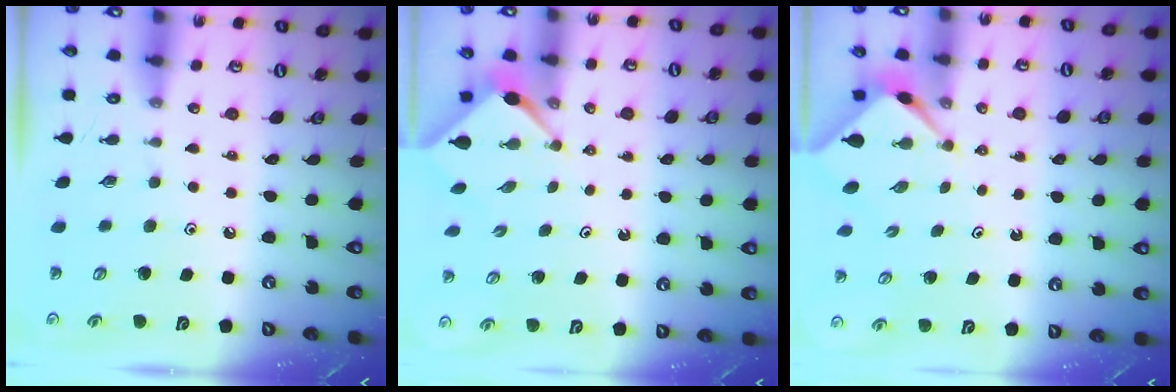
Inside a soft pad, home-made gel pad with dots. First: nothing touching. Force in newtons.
{"total": 2.5, "press": 2.5, "slide": 0.3}
{"total": 2.2, "press": 2.2, "slide": 0.3}